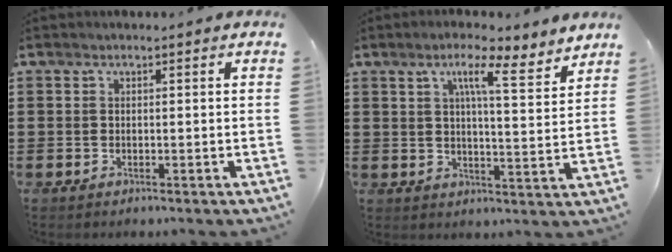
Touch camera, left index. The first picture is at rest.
{"total": 7.1, "force": [4.8, 0.3, 5.1], "torque": [-0.090, -0.024, 0.075]}